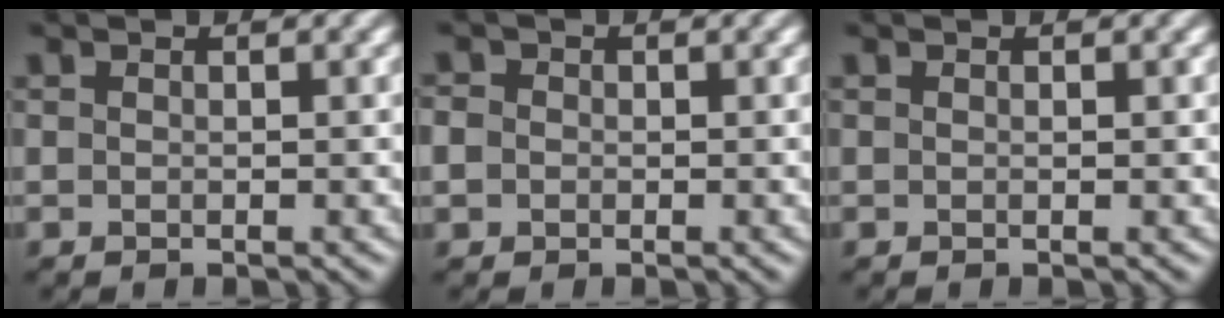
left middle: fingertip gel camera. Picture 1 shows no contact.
{"total": 2.2, "force": [0.2, 2.0, 0.9], "torque": [-0.009, 0.009, -0.008]}
{"total": 0.0}